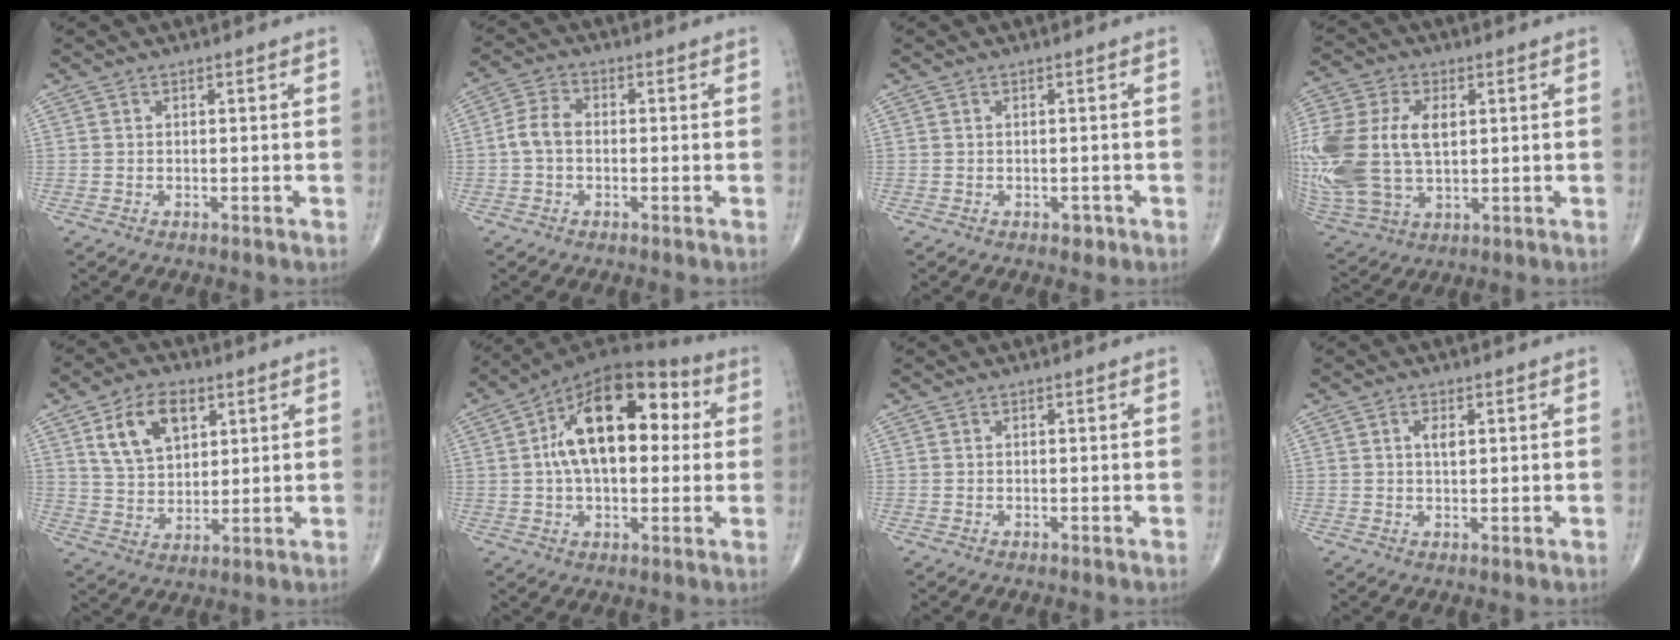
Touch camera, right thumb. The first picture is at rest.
{"total": 4.6, "force": [-0.6, 3.1, 3.4], "torque": [-0.067, 0.016, -0.021]}
{"total": 1.4, "force": [-0.7, 0.9, 0.8], "torque": [-0.005, 0.001, -0.007]}
{"total": 23.6, "force": [2.3, 15.0, 18.1], "torque": [-0.448, 0.010, 0.057]}
{"total": 11.4, "force": [4.9, 7.0, 7.5], "torque": [-0.109, -0.015, 0.094]}
{"total": 19.6, "force": [3.5, 10.8, 16.0], "torque": [-0.231, 0.027, 0.043]}
{"total": 0.0}
{"total": 2.6, "force": [0.8, 1.2, 2.1], "torque": [-0.035, -0.004, 0.012]}